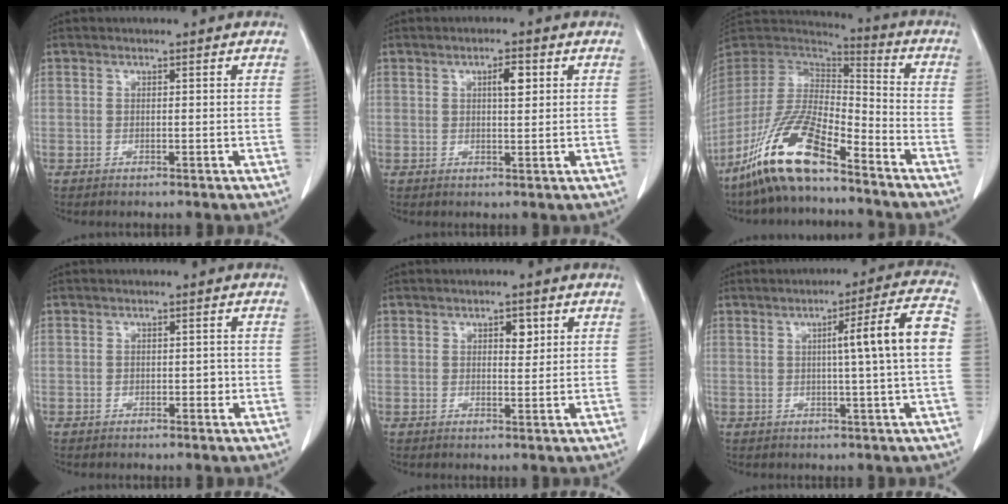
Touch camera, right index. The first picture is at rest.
{"total": 2.9, "force": [1.0, 0.8, 2.6], "torque": [-0.044, 0.000, 0.015]}
{"total": 16.1, "force": [-11.1, 3.5, 11.2], "torque": [-0.233, -0.013, -0.208]}
{"total": 1.3, "force": [-0.3, 0.9, 0.9], "torque": [-0.011, 0.003, -0.003]}
{"total": 2.5, "force": [1.1, 1.2, 1.9], "torque": [-0.026, -0.002, 0.015]}
{"total": 9.0, "force": [0.5, -1.1, 8.9], "torque": [-0.127, 0.010, 0.006]}